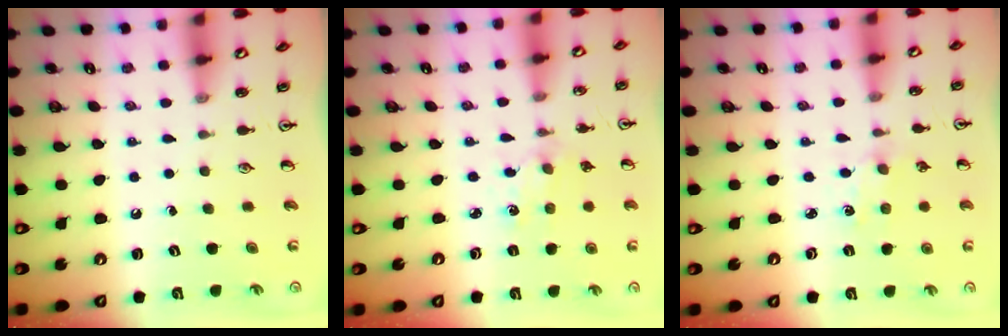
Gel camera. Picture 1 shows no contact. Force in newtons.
{"total": 1.8, "press": 1.8, "slide": 0.3}
{"total": 1.0, "press": 0.9, "slide": 0.2}